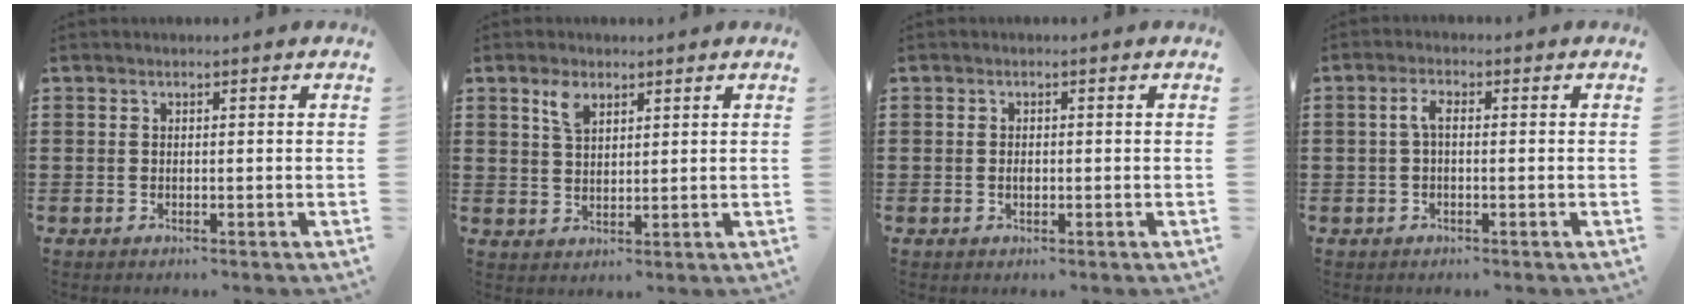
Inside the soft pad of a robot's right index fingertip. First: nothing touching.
{"total": 3.6, "force": [2.3, 1.7, 2.3], "torque": [-0.052, 0.007, 0.041]}
{"total": 1.0, "force": [-0.1, 0.6, 0.9], "torque": [-0.018, 0.001, -0.002]}
{"total": 2.4, "force": [-0.1, 0.9, 2.2], "torque": [-0.051, 0.002, -0.006]}